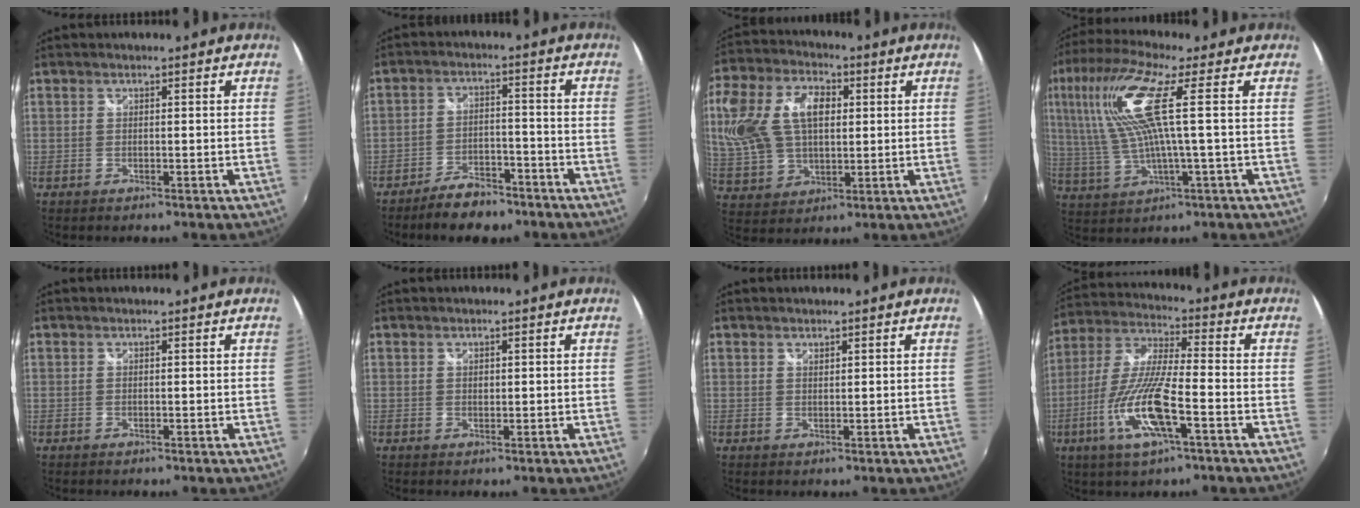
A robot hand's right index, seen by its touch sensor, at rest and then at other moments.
{"total": 8.0, "force": [-6.3, 3.7, 3.3], "torque": [-0.081, 0.016, -0.093]}
{"total": 19.8, "force": [4.4, 12.8, 14.5], "torque": [-0.323, 0.035, 0.087]}
{"total": 13.3, "force": [2.9, 1.1, 12.9], "torque": [-0.247, 0.009, 0.066]}
{"total": 0.0}
{"total": 0.8, "force": [0.3, 0.6, 0.3], "torque": [-0.003, 0.002, 0.005]}
{"total": 0.8, "force": [0.7, 0.3, 0.2], "torque": [-0.003, 0.001, 0.012]}
{"total": 14.5, "force": [-5.7, 2.7, 13.1], "torque": [-0.278, -0.013, -0.111]}